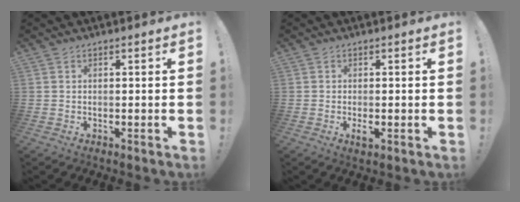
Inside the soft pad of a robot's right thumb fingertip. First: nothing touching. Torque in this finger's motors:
{"motor_torque": [-0.03, -0.03, 0.30, -0.15, 0.18]}